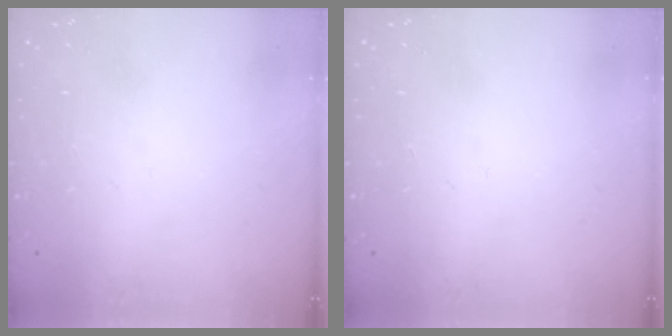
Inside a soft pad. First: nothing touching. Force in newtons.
{"total": 0.0}